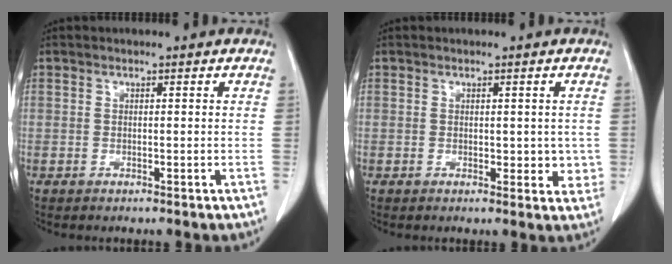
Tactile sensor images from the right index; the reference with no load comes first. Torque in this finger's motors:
{"motor_torque": [-0.03, 0.17, 0.15, 0.01]}